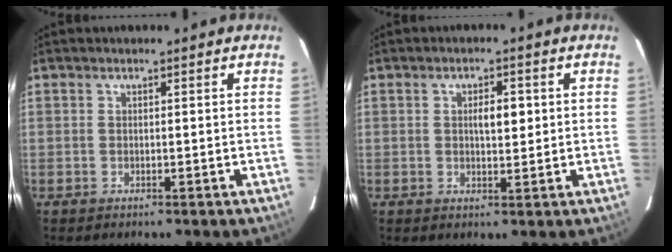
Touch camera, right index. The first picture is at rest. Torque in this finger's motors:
{"motor_torque": [0.78, 0.16, 0.40, 0.07]}